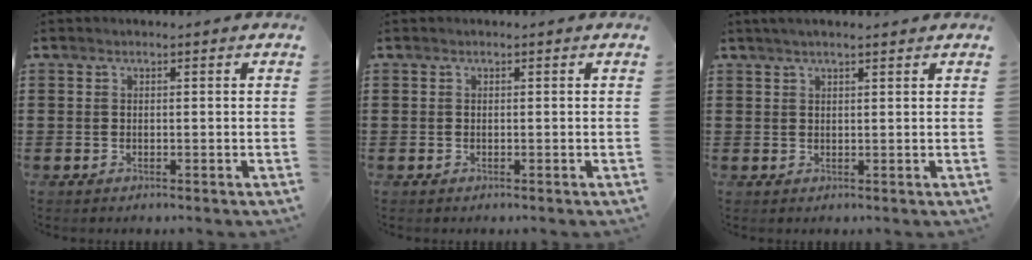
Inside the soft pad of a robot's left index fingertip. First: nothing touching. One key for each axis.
{"total": 0.0}
{"total": 1.8, "fx": 1.4, "fy": 0.1, "fz": 1.1, "tx": -0.022, "ty": 0.002, "tz": 0.025}